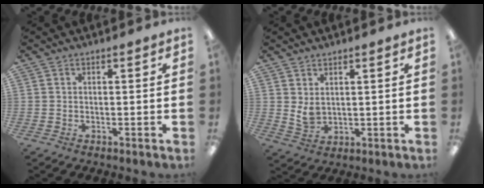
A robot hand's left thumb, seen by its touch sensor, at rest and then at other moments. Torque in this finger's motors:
{"motor_torque": [0.06, 0.21, 0.37, -0.13, -0.01]}